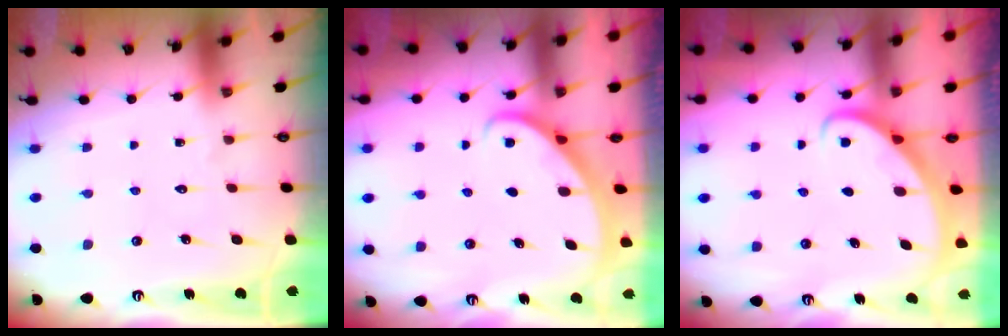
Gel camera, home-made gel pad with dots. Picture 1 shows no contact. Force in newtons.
{"total": 2.2, "press": 2.2, "slide": 0.2}
{"total": 2.9, "press": 2.9, "slide": 0.2}